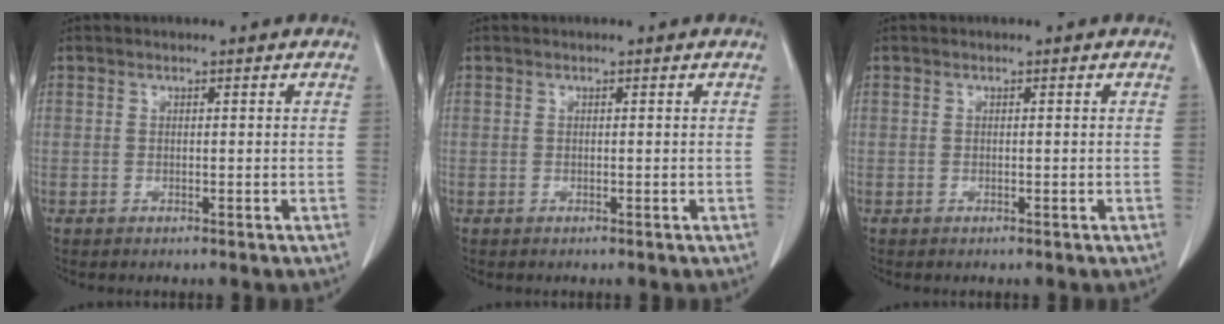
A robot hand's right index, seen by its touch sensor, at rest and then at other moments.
{"total": 0.0}
{"total": 0.0}